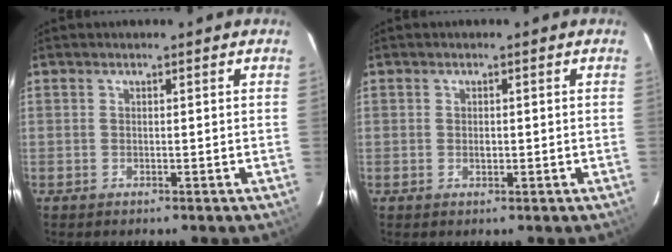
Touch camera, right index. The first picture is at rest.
{"total": 1.3, "force": [-0.2, 1.0, 0.8], "torque": [-0.013, 0.001, -0.003]}